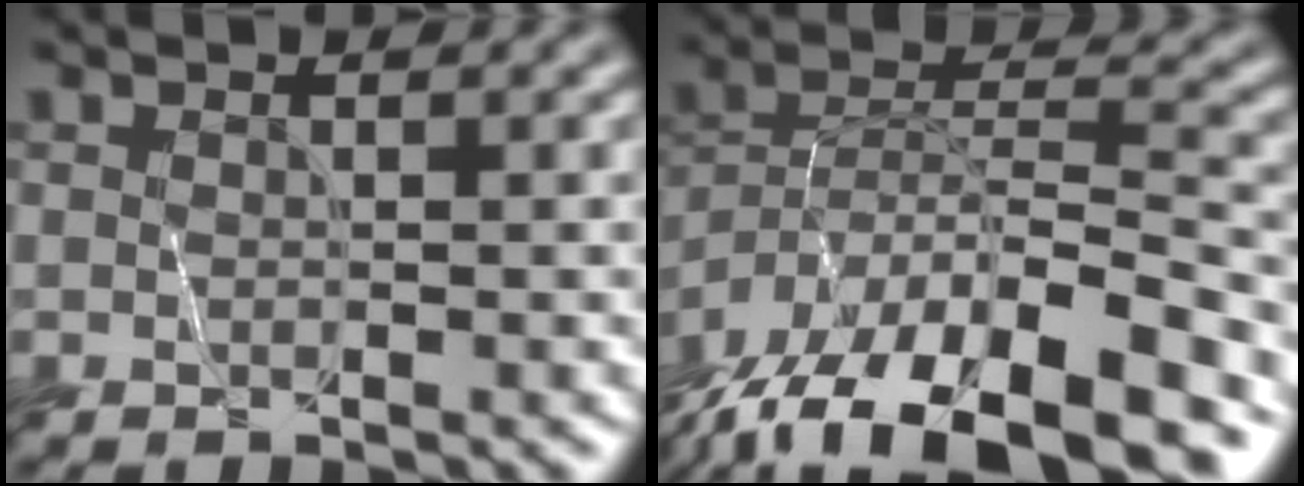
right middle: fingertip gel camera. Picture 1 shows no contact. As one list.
[{"total": 14.3, "force": [-11.4, 3.3, 7.8], "torque": [-0.155, 0.006, -0.193]}]